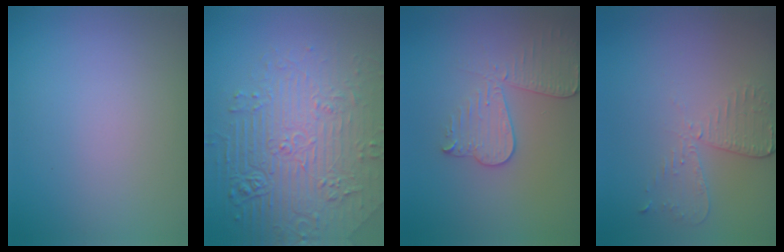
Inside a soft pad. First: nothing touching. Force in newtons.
{"total": 8.5, "press": 6.1, "slide": 5.9}
{"total": 3.4, "press": 3.3, "slide": 0.8}
{"total": 2.7, "press": 2.4, "slide": 1.2}